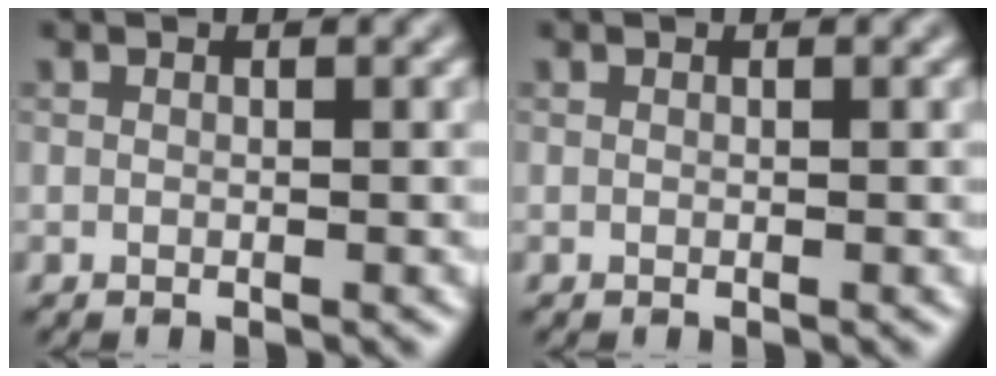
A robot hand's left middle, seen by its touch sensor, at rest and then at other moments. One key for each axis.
{"total": 0.0}